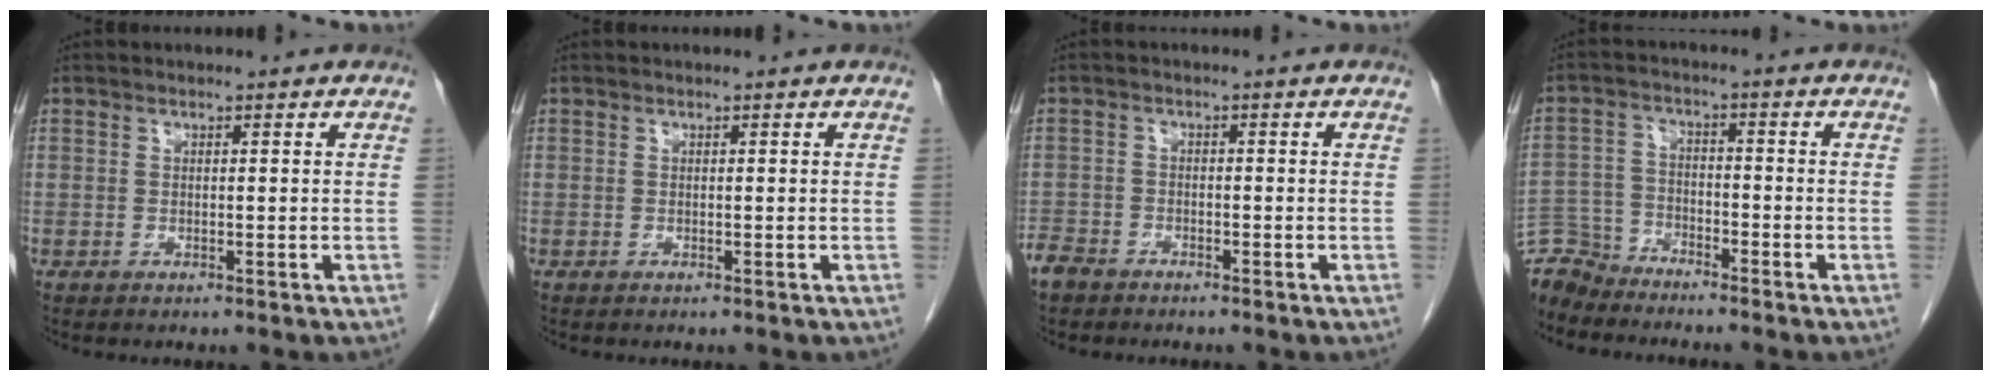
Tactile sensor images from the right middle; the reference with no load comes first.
{"total": 0.0}
{"total": 3.2, "force": [-2.8, 1.3, 0.5], "torque": [-0.011, -0.001, -0.054]}
{"total": 6.3, "force": [-6.1, 1.2, -0.7], "torque": [0.014, 0.002, -0.122]}